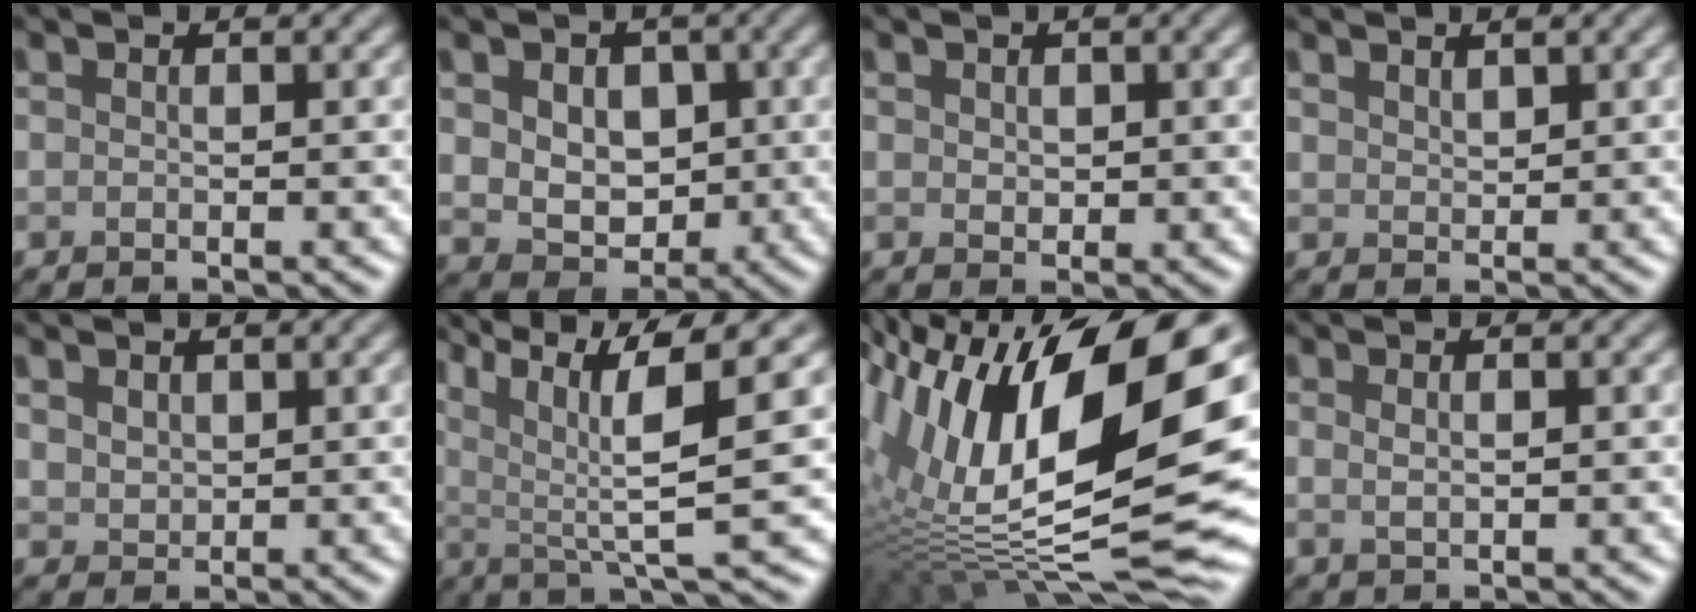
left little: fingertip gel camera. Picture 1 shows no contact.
{"total": 6.1, "force": [0.8, 4.7, 3.8], "torque": [-0.057, 0.006, 0.011]}
{"total": 1.1, "force": [0.4, 0.9, 0.6], "torque": [-0.011, -0.004, 0.010]}
{"total": 1.2, "force": [1.0, 0.5, 0.5], "torque": [-0.013, 0.000, 0.022]}
{"total": 1.5, "force": [0.9, 1.1, 0.6], "torque": [-0.014, -0.001, 0.021]}
{"total": 8.8, "force": [3.2, 1.8, 8.0], "torque": [-0.130, 0.013, 0.058]}
{"total": 20.8, "force": [3.4, 9.5, 18.2], "torque": [-0.342, -0.004, 0.060]}
{"total": 1.2, "force": [0.3, 0.4, 1.1], "torque": [-0.024, 0.000, 0.007]}